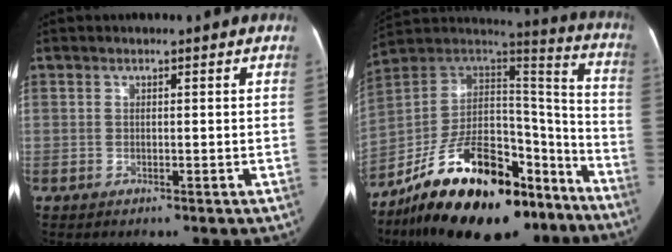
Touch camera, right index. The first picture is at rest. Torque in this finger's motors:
{"motor_torque": [1.33, -0.81, -0.33, -0.21]}